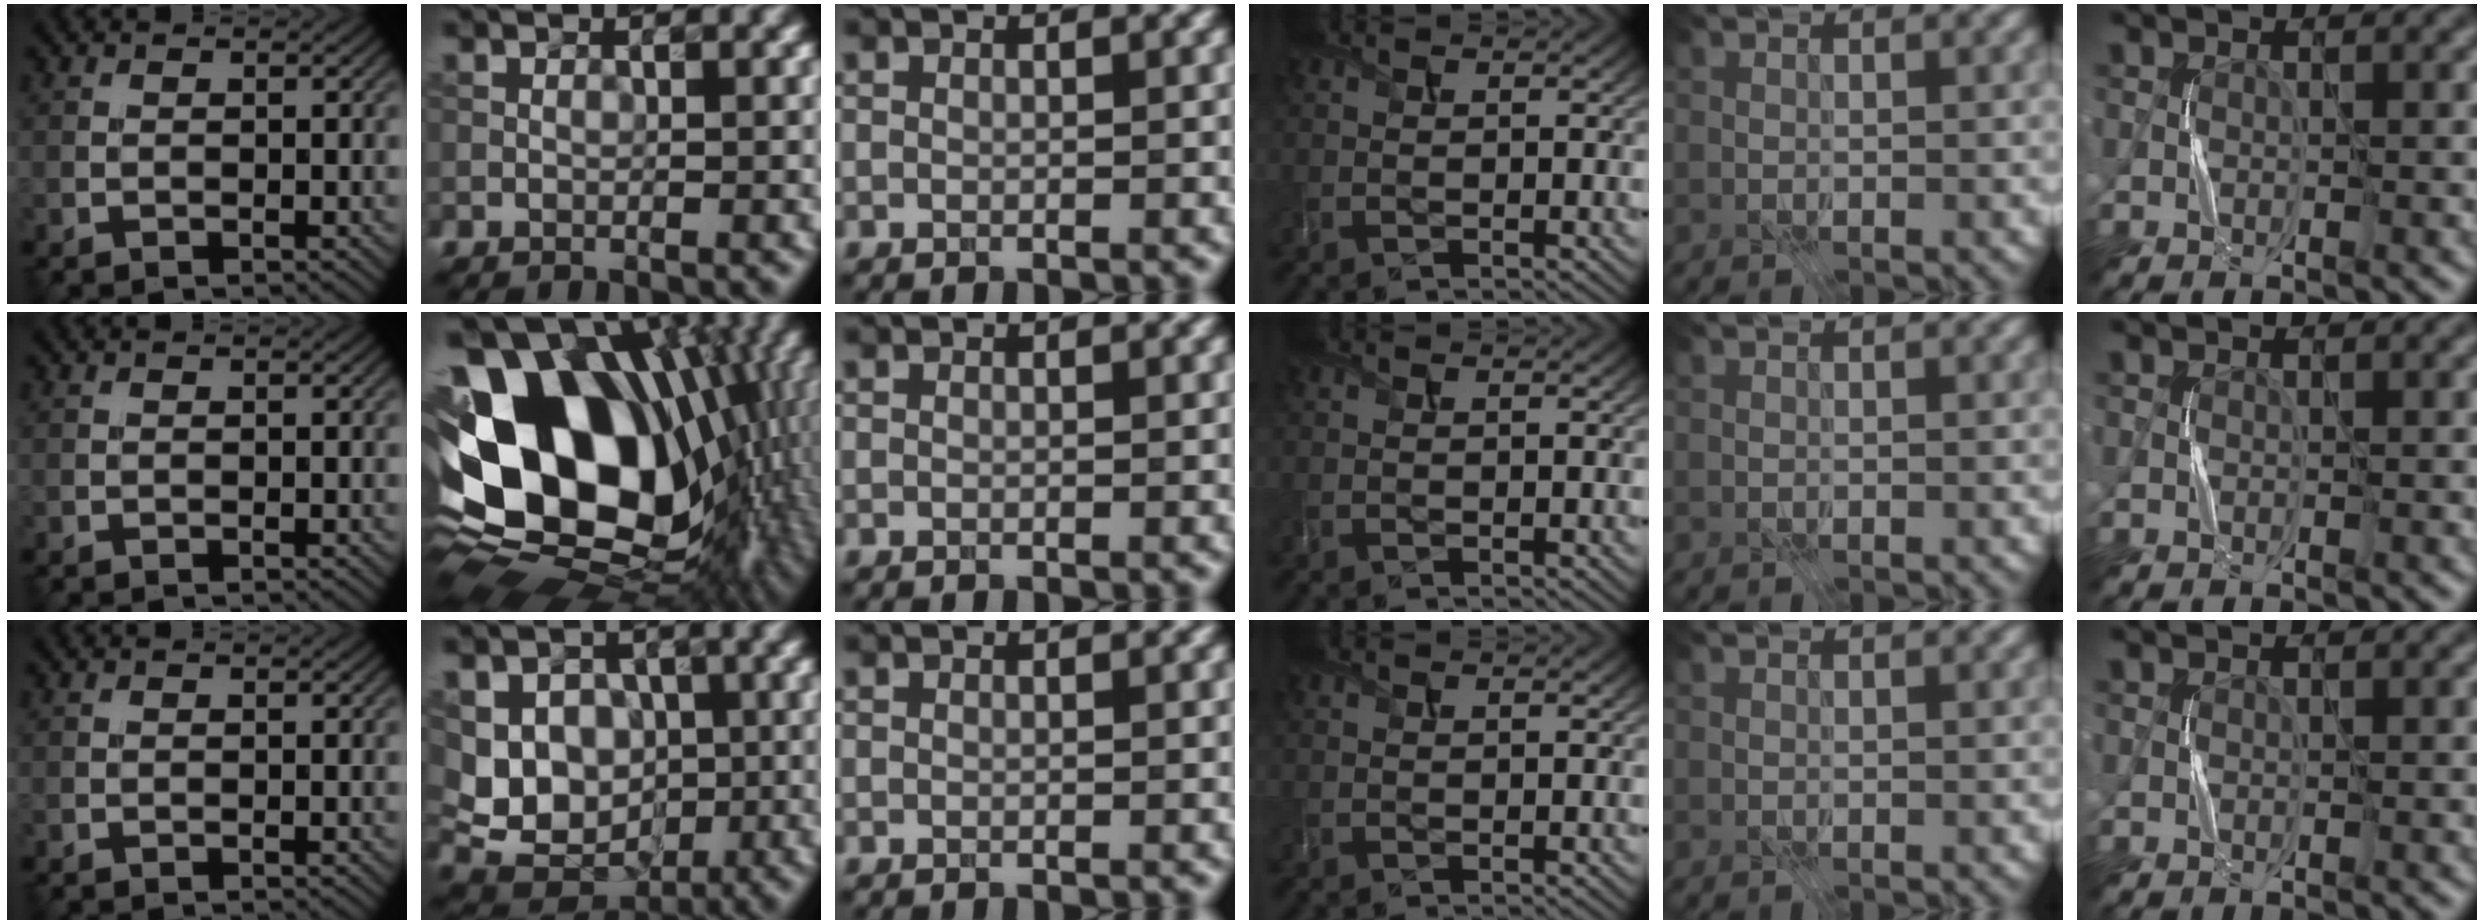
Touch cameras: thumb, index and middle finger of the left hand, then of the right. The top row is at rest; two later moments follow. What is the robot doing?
{"motion": "press", "object": "joystick"}